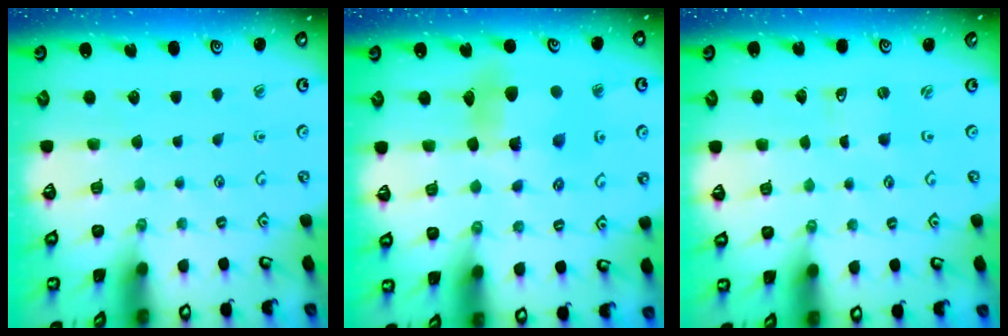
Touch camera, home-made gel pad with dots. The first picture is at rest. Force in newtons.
{"total": 10.9, "press": 10.8, "slide": 1.5}
{"total": 0.6, "press": 0.6, "slide": 0.1}